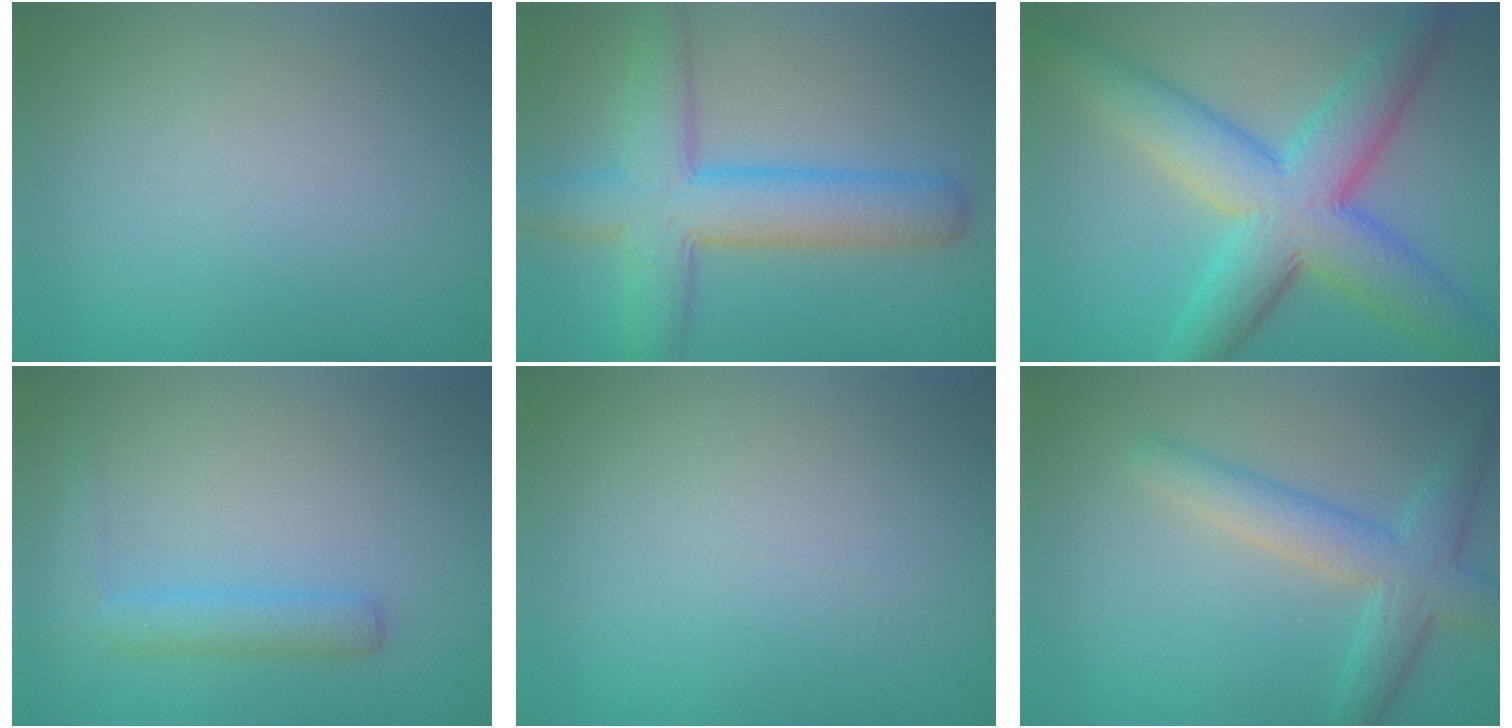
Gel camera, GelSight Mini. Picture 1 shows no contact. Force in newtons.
{"total": 7.5, "press": 7.5, "slide": 0.2}
{"total": 9.8, "press": 9.8, "slide": 0.2}
{"total": 2.9, "press": 2.9, "slide": 0.1}
{"total": 0.0}
{"total": 4.5, "press": 4.5, "slide": 0.1}